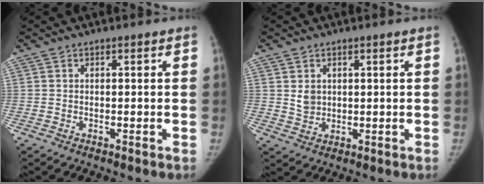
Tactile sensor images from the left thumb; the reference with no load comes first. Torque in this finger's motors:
{"motor_torque": [-0.17, 0.28, 0.41, -0.56, 0.00]}